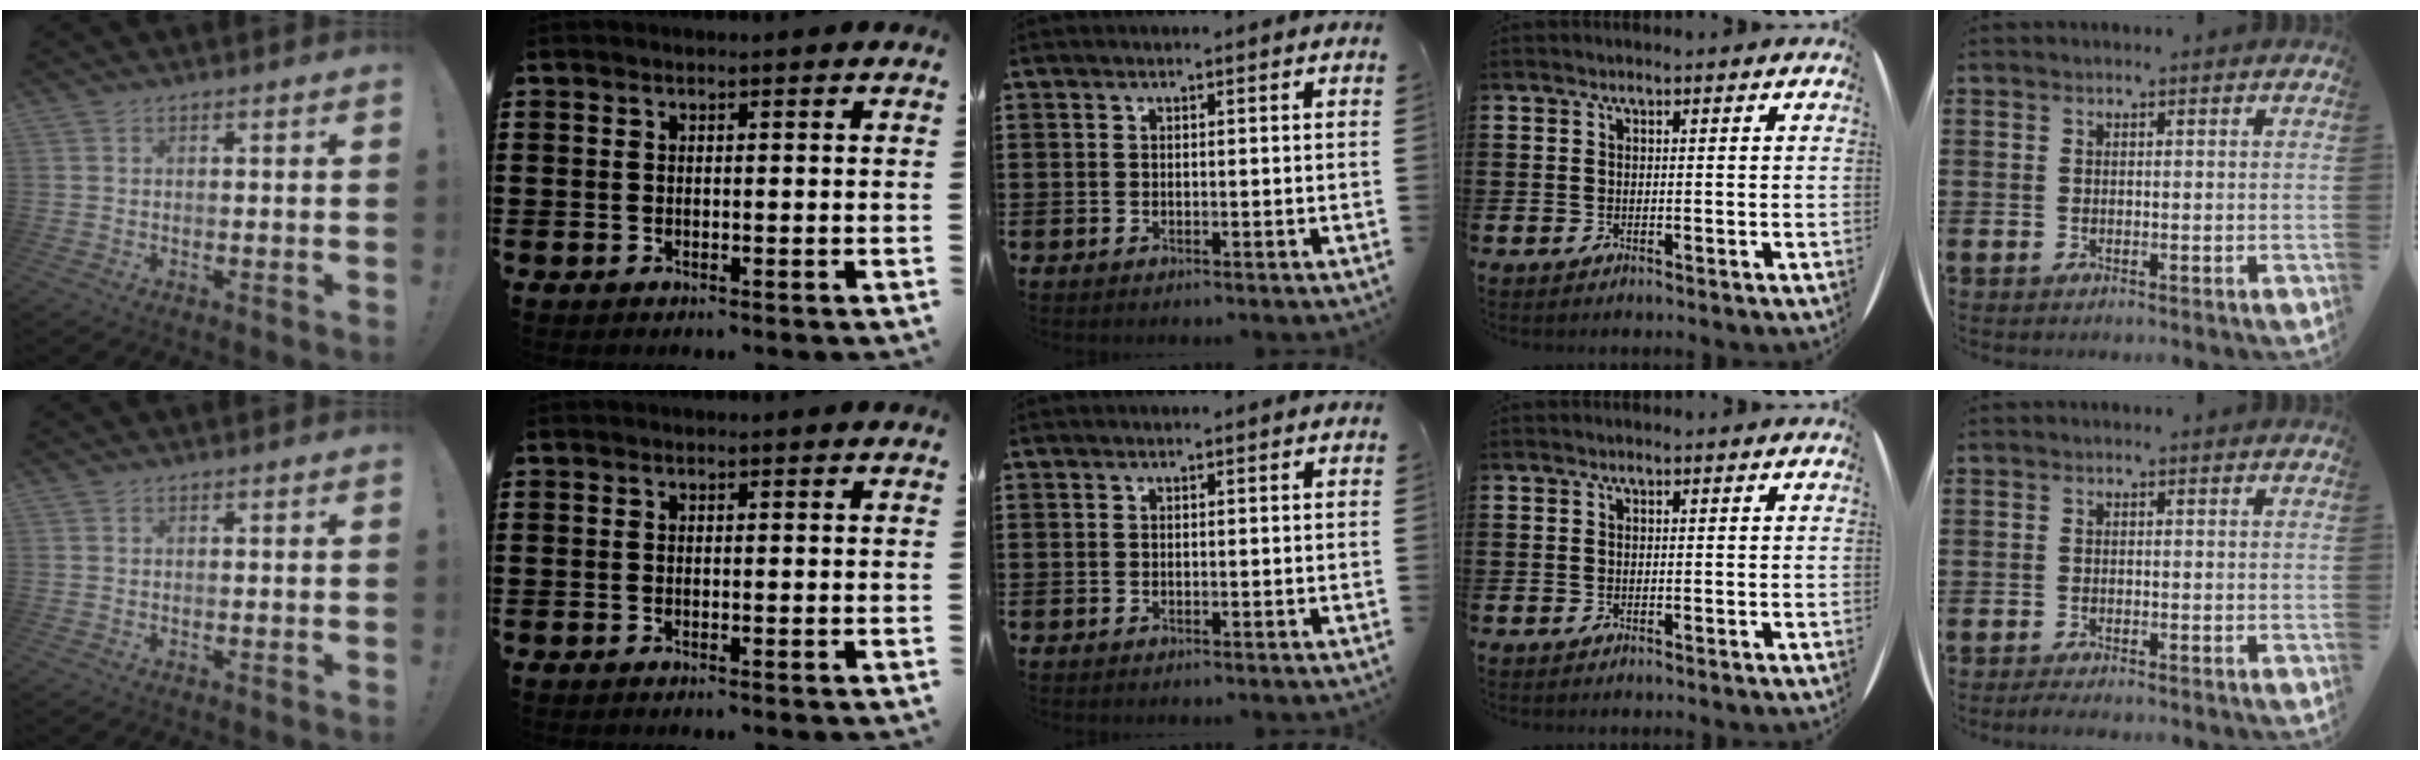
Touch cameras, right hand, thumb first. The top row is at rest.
{"little": {"total": 0.9, "force": [-0.7, 0.2, 0.4], "torque": [-0.010, -0.001, -0.014]}}